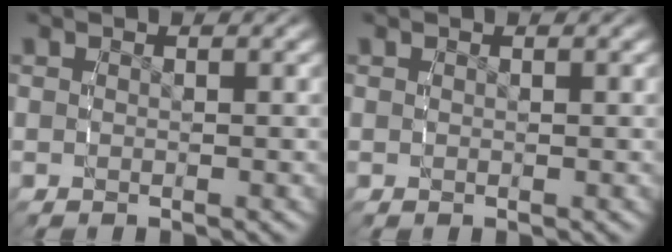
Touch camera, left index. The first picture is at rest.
{"total": 0.0}